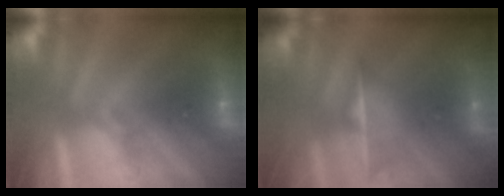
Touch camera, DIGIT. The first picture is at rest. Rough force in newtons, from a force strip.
{"total": 1.7}